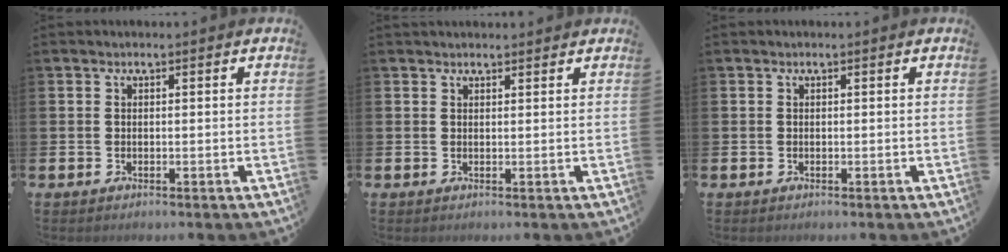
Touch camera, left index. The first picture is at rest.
{"total": 1.1, "force": [1.1, 0.2, 0.2], "torque": [0.008, -0.001, 0.017]}
{"total": 0.0}